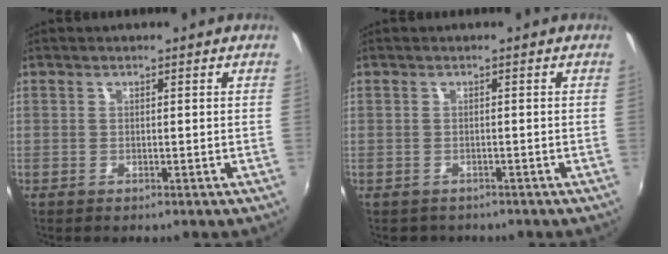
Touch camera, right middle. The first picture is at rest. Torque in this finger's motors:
{"motor_torque": [0.39, -0.38, -0.02, 0.00]}